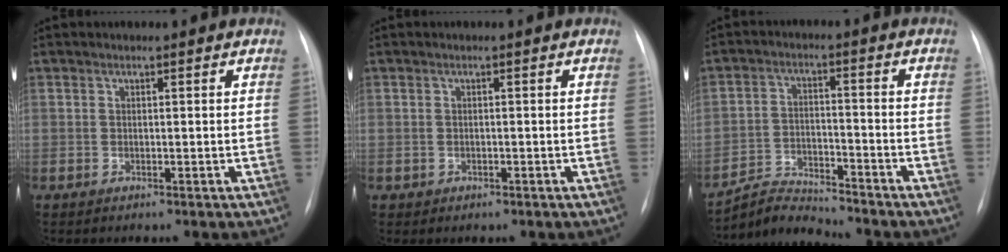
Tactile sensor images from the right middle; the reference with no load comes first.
{"total": 0.7, "force": [-0.1, 0.7, 0.0], "torque": [-0.004, 0.002, 0.002]}
{"total": 6.5, "force": [-6.5, -0.3, -0.8], "torque": [0.003, 0.001, -0.116]}